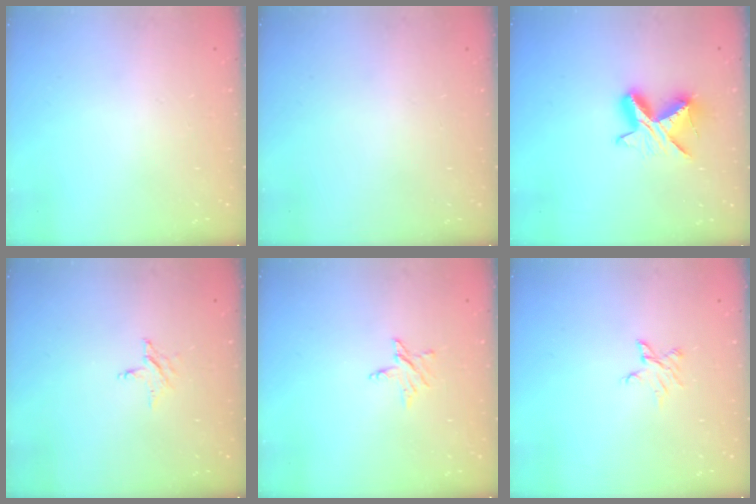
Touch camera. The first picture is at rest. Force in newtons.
{"total": 0.0}
{"total": 9.1, "press": 9.1, "slide": 0.5}
{"total": 2.8, "press": 2.8, "slide": 0.3}
{"total": 3.9, "press": 3.9, "slide": 0.3}
{"total": 3.3, "press": 3.3, "slide": 0.2}